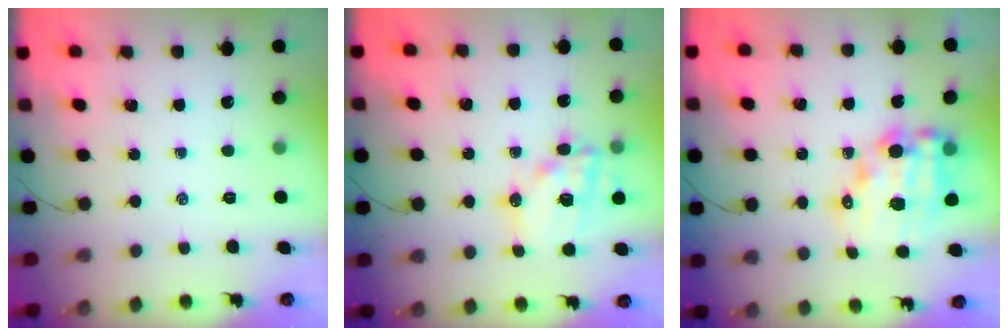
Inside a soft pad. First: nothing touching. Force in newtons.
{"total": 15.7, "press": 15.3, "slide": 3.5}
{"total": 14.6, "press": 14.3, "slide": 3.2}